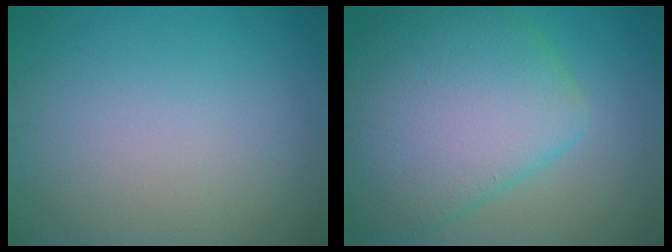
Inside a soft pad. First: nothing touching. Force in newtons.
{"total": 9.9, "press": 9.9, "slide": 0.3}